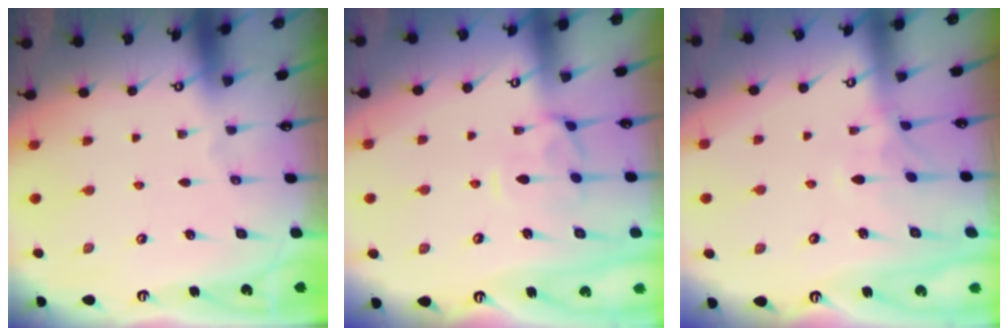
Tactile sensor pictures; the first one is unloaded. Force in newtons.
{"total": 2.6, "press": 2.4, "slide": 1.0}
{"total": 1.2, "press": 0.8, "slide": 0.9}